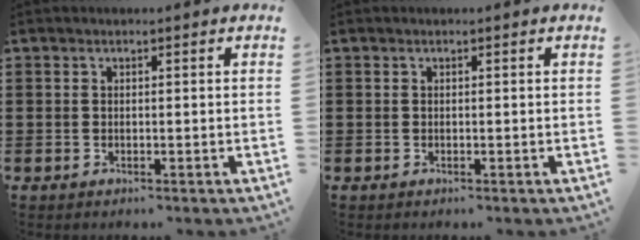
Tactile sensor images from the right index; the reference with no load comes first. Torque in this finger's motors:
{"motor_torque": [-0.80, 1.34, 0.00, 0.00]}